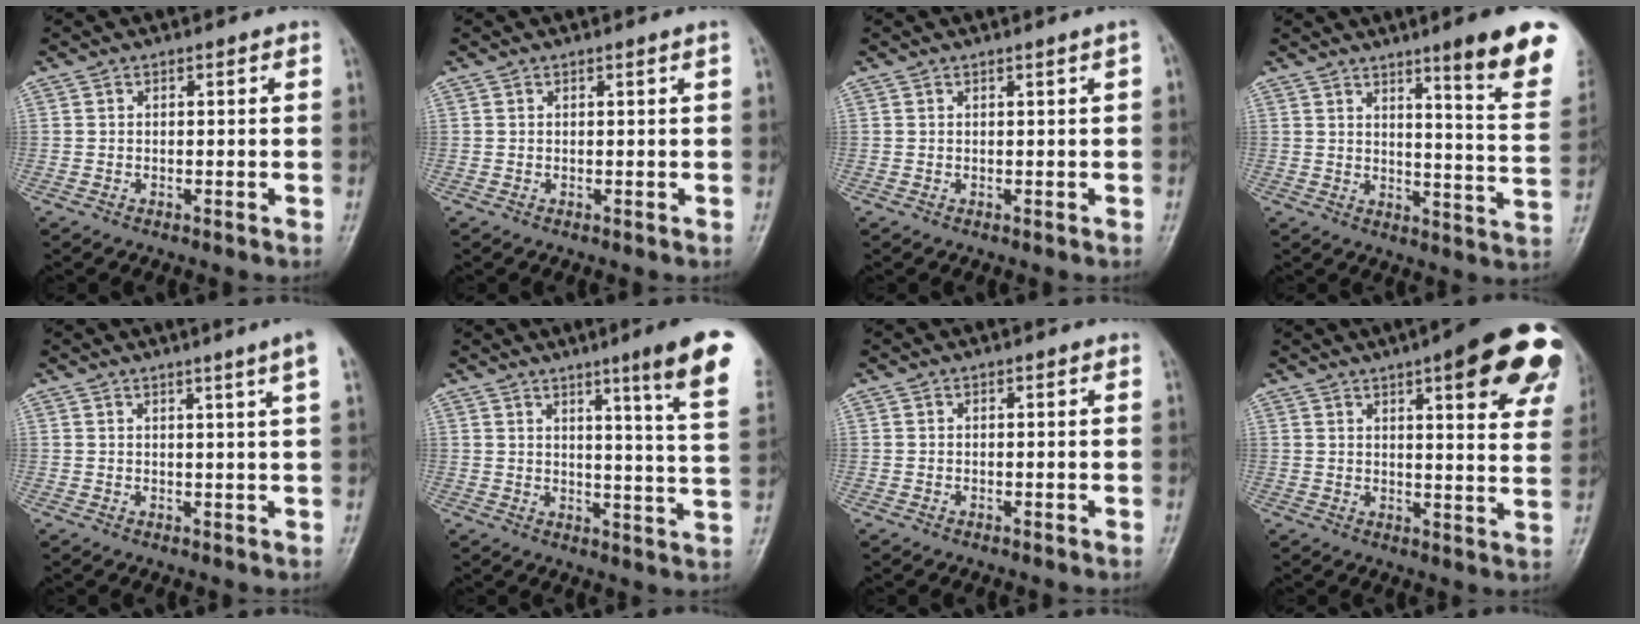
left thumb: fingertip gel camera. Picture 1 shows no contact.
{"total": 0.6, "force": [0.2, -0.2, 0.5], "torque": [-0.015, -0.003, 0.005]}
{"total": 0.9, "force": [0.3, -0.1, 0.8], "torque": [-0.011, 0.002, 0.002]}
{"total": 15.7, "force": [9.8, 1.3, 12.2], "torque": [-0.132, -0.060, 0.123]}
{"total": 4.8, "force": [2.7, -1.0, 3.8], "torque": [-0.053, -0.009, 0.034]}
{"total": 14.2, "force": [7.9, 0.1, 11.8], "torque": [-0.149, -0.046, 0.093]}
{"total": 0.0}
{"total": 20.6, "force": [10.9, 5.5, 16.6], "torque": [-0.179, -0.026, 0.124]}